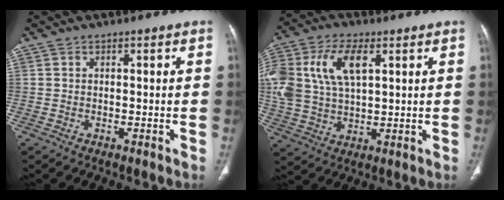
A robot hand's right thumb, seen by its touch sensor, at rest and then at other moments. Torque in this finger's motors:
{"motor_torque": [1.57, 1.56, 1.50, 0.63, 0.20]}